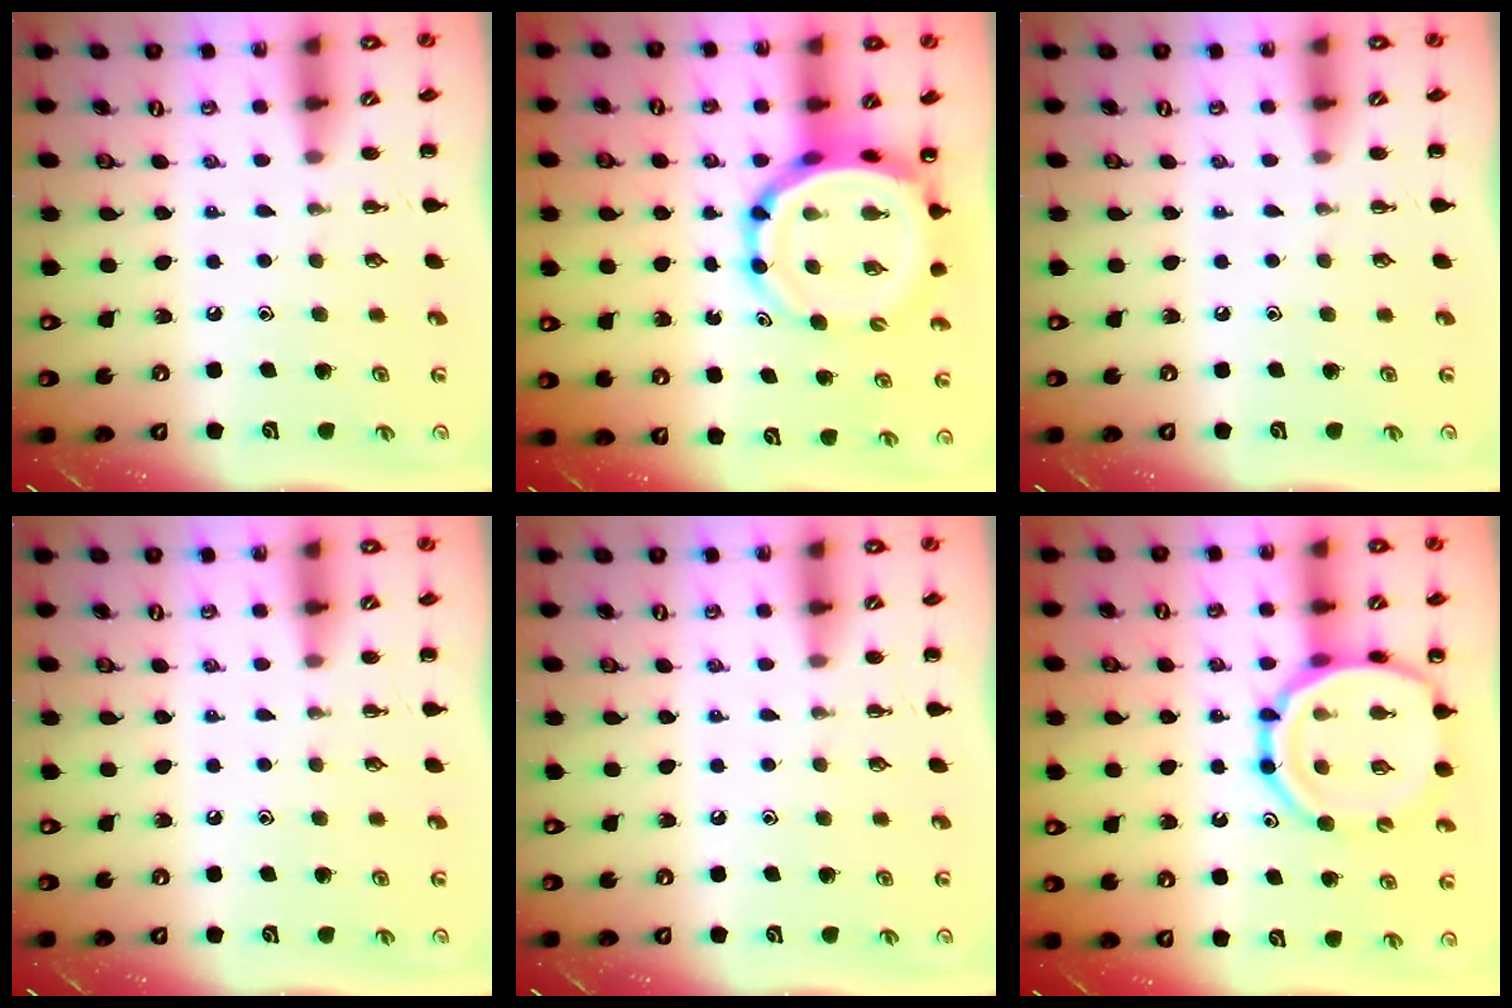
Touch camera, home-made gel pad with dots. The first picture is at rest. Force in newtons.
{"total": 10.5, "press": 10.0, "slide": 3.2}
{"total": 0.0}
{"total": 0.0}
{"total": 0.0}
{"total": 18.0, "press": 17.6, "slide": 3.9}